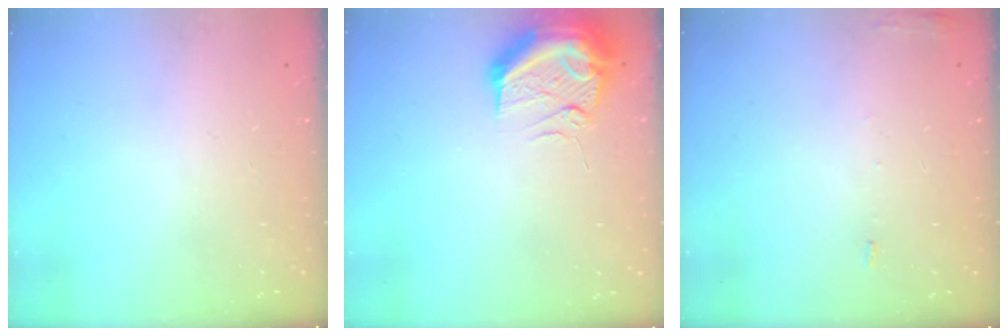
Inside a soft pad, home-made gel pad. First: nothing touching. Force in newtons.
{"total": 12.7, "press": 12.5, "slide": 2.3}
{"total": 5.0, "press": 4.9, "slide": 0.6}